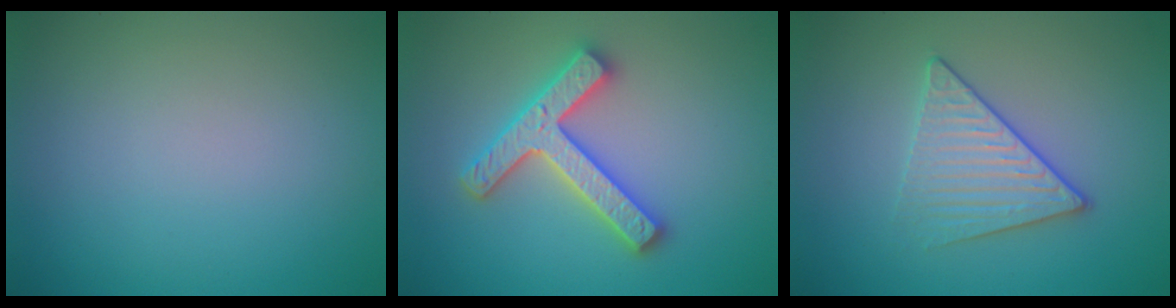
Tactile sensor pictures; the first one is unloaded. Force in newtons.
{"total": 4.0, "press": 3.9, "slide": 0.9}
{"total": 3.4, "press": 3.1, "slide": 1.3}